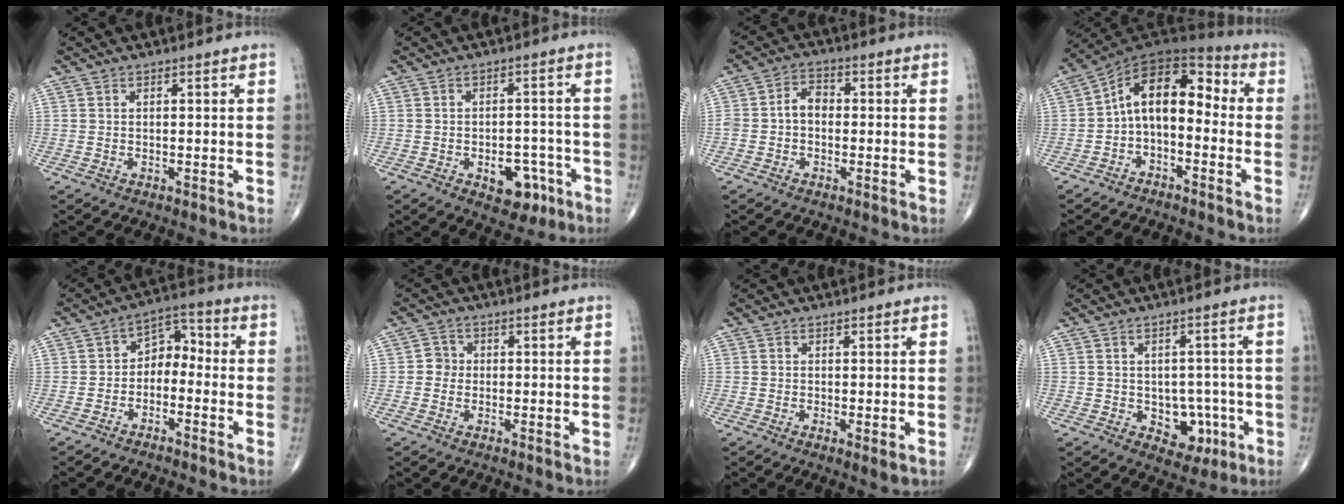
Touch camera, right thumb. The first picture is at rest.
{"total": 7.5, "force": [-3.3, 4.6, 4.9], "torque": [-0.035, 0.025, -0.038]}
{"total": 4.6, "force": [-0.6, 3.4, 3.1], "torque": [-0.043, 0.021, -0.019]}
{"total": 12.1, "force": [-1.5, 7.4, 9.5], "torque": [-0.127, 0.065, -0.040]}
{"total": 6.4, "force": [-2.0, 4.5, 4.1], "torque": [-0.041, 0.044, -0.049]}
{"total": 2.5, "force": [-0.2, 2.4, 0.7], "torque": [0.006, 0.009, -0.011]}
{"total": 2.0, "force": [-0.4, 0.4, 1.9], "torque": [-0.038, -0.009, -0.006]}
{"total": 7.1, "force": [-1.9, 5.4, 4.3], "torque": [-0.015, 0.015, -0.016]}